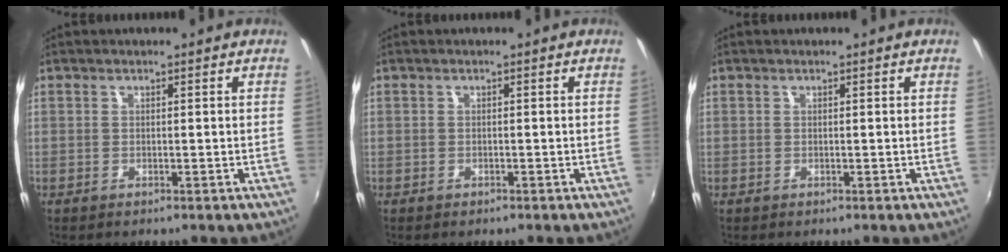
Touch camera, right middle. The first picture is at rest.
{"total": 0.6, "force": [-0.5, 0.3, 0.1], "torque": [-0.003, -0.001, -0.010]}
{"total": 0.0}